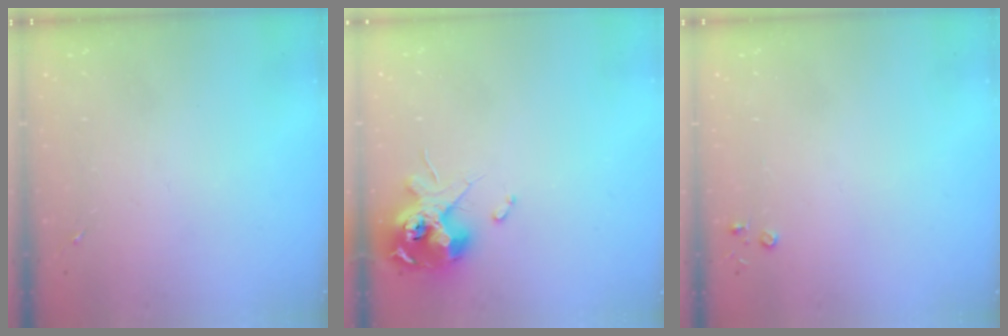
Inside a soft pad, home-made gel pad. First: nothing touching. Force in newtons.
{"total": 13.2, "press": 13.1, "slide": 1.8}
{"total": 2.8, "press": 2.8, "slide": 0.3}